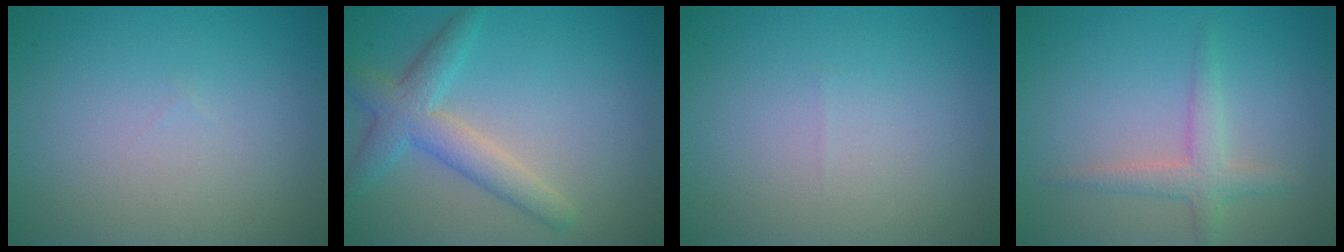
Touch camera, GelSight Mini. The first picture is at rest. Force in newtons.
{"total": 4.1, "press": 4.1, "slide": 0.1}
{"total": 0.0}
{"total": 2.4, "press": 2.4, "slide": 0.1}